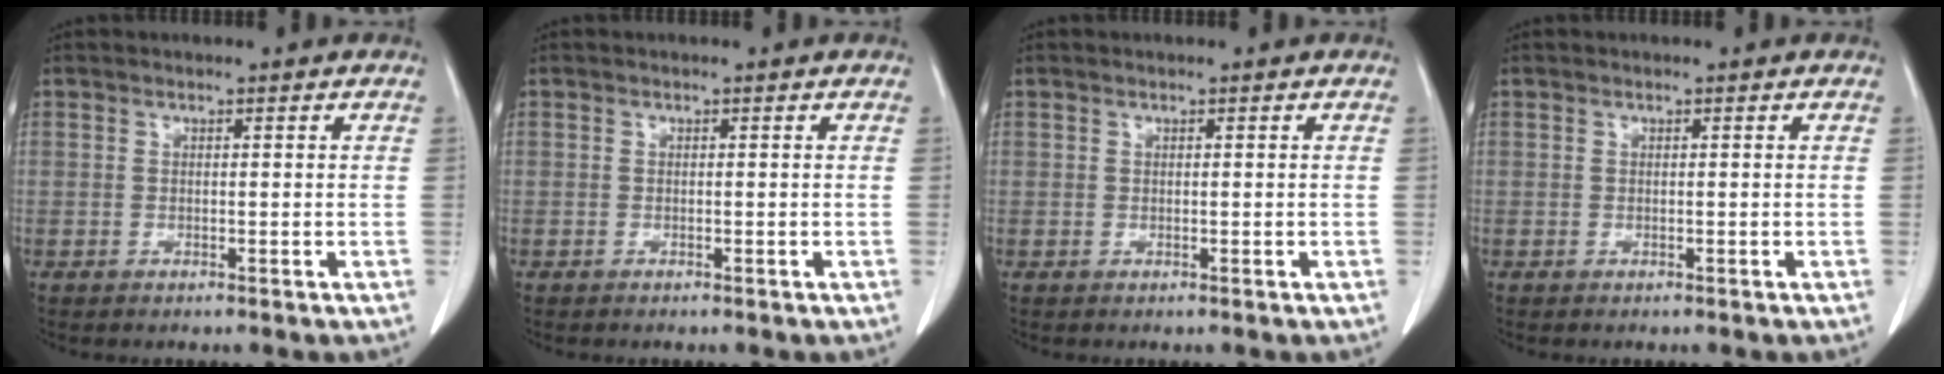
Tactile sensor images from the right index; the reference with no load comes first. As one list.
[{"total": 0.0}, {"total": 0.0}, {"total": 0.0}]